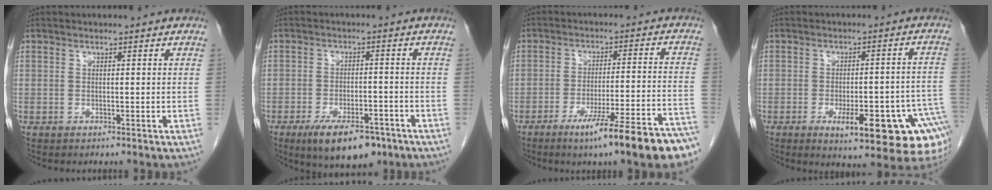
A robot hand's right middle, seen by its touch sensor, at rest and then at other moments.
{"total": 10.2, "force": [-6.9, 4.0, 6.4], "torque": [-0.101, -0.007, -0.104]}
{"total": 16.2, "force": [-11.3, 0.1, 11.6], "torque": [-0.124, 0.000, -0.169]}
{"total": 17.7, "force": [-8.6, 4.3, 14.8], "torque": [-0.102, 0.012, -0.102]}